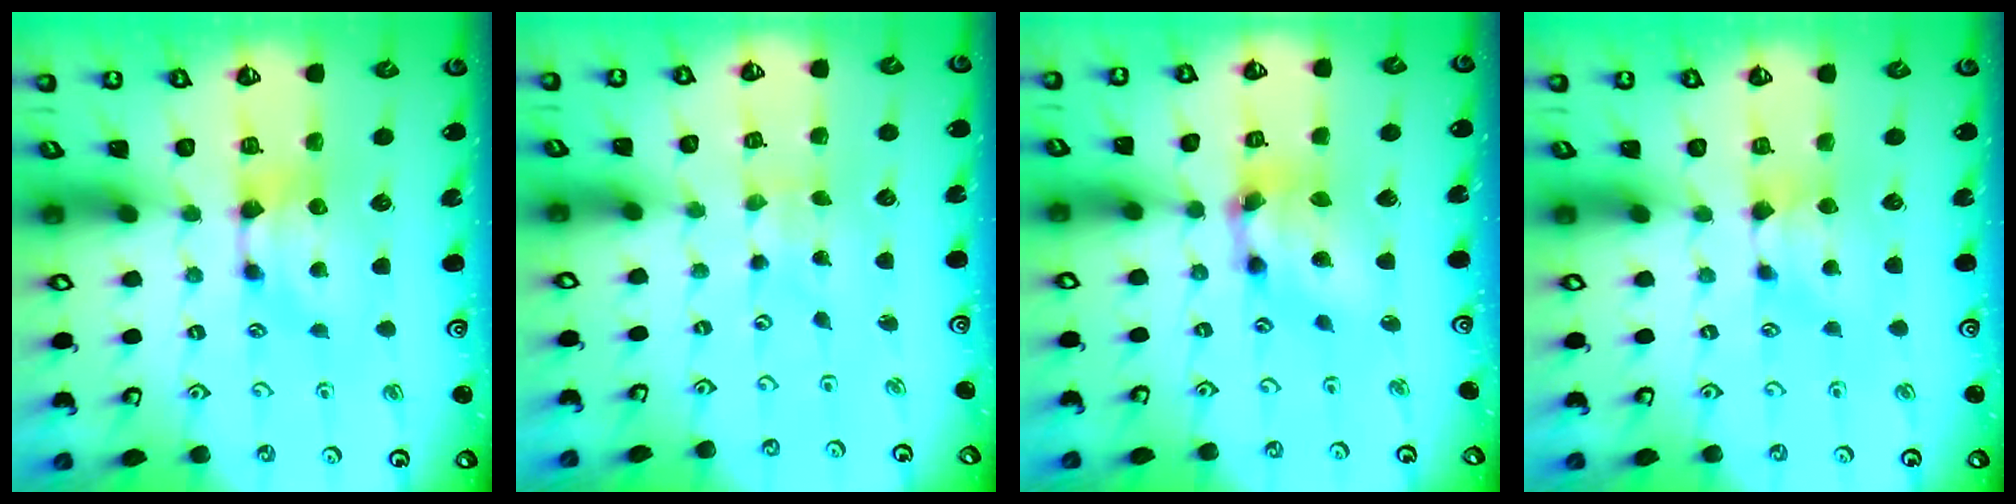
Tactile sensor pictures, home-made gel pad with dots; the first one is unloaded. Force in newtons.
{"total": 4.9, "press": 4.9, "slide": 0.2}
{"total": 6.7, "press": 6.2, "slide": 2.6}
{"total": 1.1, "press": 0.7, "slide": 0.8}